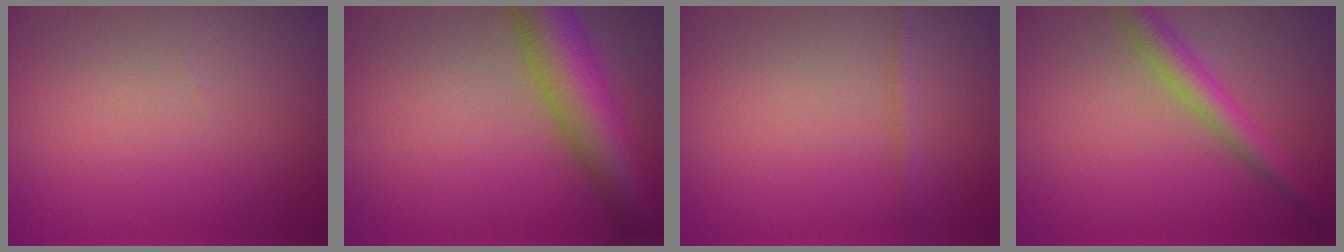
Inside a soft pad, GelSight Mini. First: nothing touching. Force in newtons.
{"total": 8.8, "press": 8.8, "slide": 0.3}
{"total": 0.9, "press": 0.9, "slide": 0.1}
{"total": 3.3, "press": 3.3, "slide": 0.1}